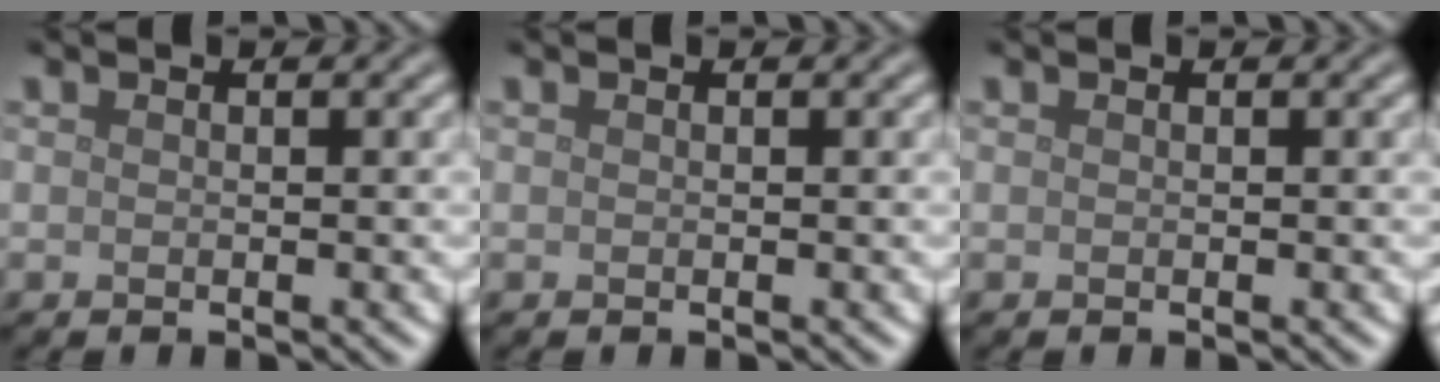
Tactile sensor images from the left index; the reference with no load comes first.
{"total": 0.0}
{"total": 0.0}